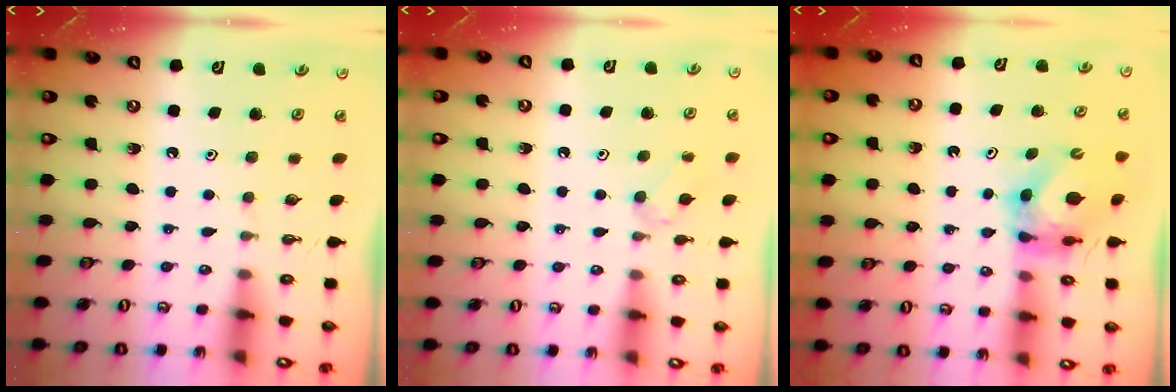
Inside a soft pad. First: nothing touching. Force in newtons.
{"total": 2.7, "press": 2.6, "slide": 0.6}
{"total": 5.5, "press": 5.4, "slide": 0.7}